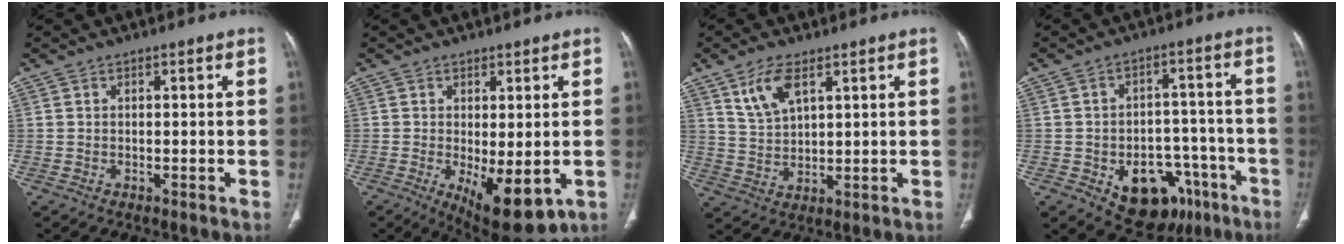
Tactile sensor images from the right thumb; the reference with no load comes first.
{"total": 10.6, "force": [-2.8, 4.2, 9.4], "torque": [-0.133, -0.021, -0.025]}
{"total": 6.9, "force": [3.9, 3.1, 4.8], "torque": [-0.089, -0.018, 0.084]}
{"total": 15.3, "force": [-7.4, 10.2, 8.7], "torque": [-0.078, 0.047, -0.092]}